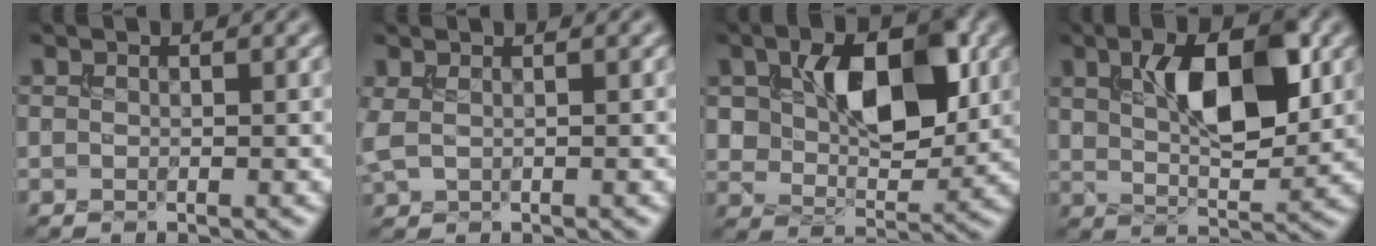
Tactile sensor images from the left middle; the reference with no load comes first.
{"total": 1.2, "force": [0.5, 0.5, 1.0], "torque": [-0.026, 0.002, 0.011]}
{"total": 8.5, "force": [2.1, 4.9, 6.7], "torque": [-0.114, -0.002, 0.041]}
{"total": 8.1, "force": [2.4, 3.4, 6.9], "torque": [-0.117, 0.003, 0.043]}